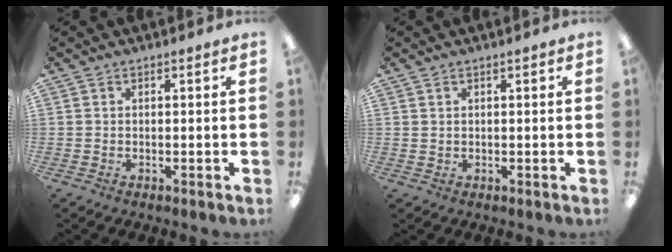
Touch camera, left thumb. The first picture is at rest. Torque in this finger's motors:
{"motor_torque": [-0.15, 0.03, -0.20, 0.19, 0.03]}